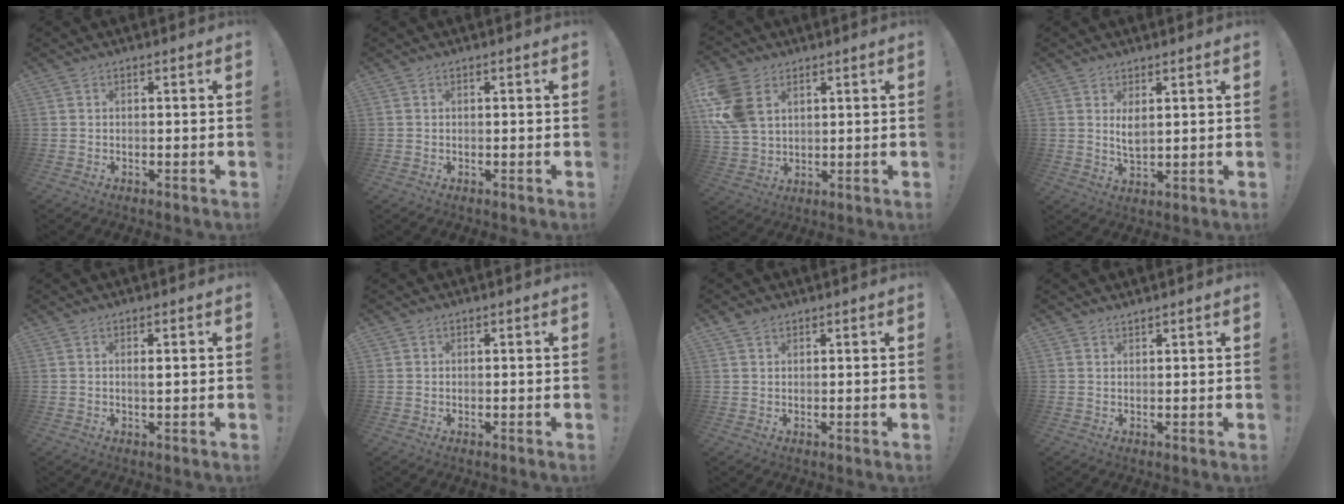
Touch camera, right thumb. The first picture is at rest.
{"total": 0.9, "force": [0.4, 0.8, -0.3], "torque": [0.013, -0.001, 0.005]}
{"total": 13.4, "force": [4.9, 9.5, 8.0], "torque": [-0.179, -0.014, 0.100]}
{"total": 4.2, "force": [2.2, 2.2, 2.8], "torque": [-0.037, -0.015, 0.037]}
{"total": 1.5, "force": [0.3, 0.3, 1.5], "torque": [-0.017, -0.005, 0.002]}
{"total": 0.9, "force": [0.5, 0.7, 0.0], "torque": [0.005, -0.001, 0.009]}
{"total": 1.8, "force": [1.3, 1.0, 0.6], "torque": [-0.014, -0.003, 0.025]}
{"total": 1.4, "force": [1.4, 0.2, -0.1], "torque": [0.010, -0.008, 0.026]}